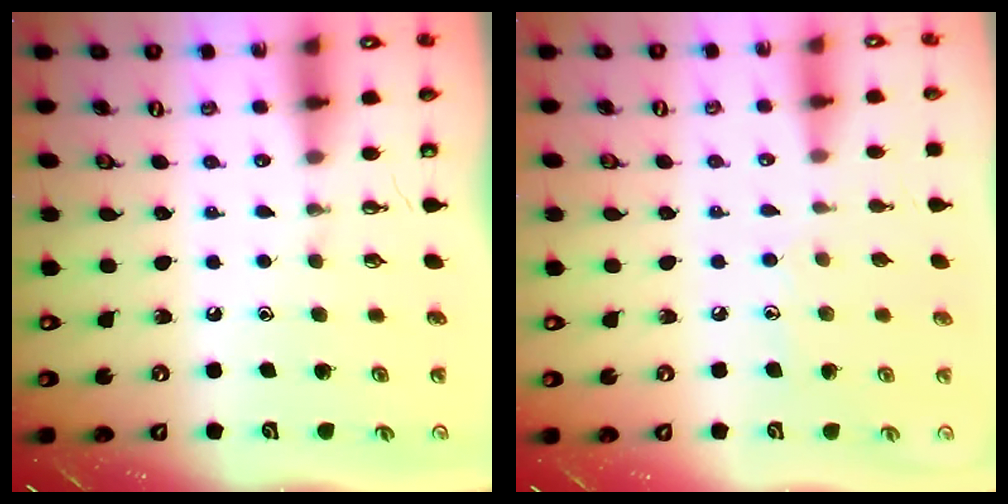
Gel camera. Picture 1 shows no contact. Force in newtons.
{"total": 4.9, "press": 4.9, "slide": 0.5}